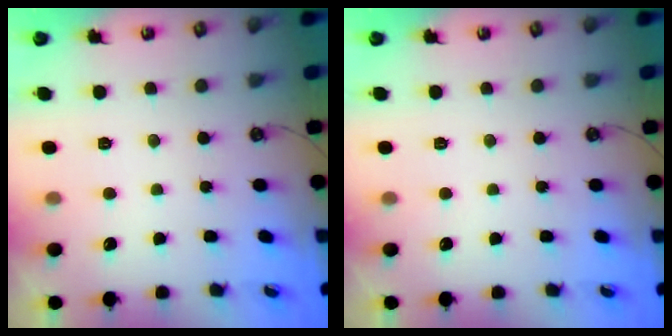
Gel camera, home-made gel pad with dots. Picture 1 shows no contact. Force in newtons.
{"total": 0.0}